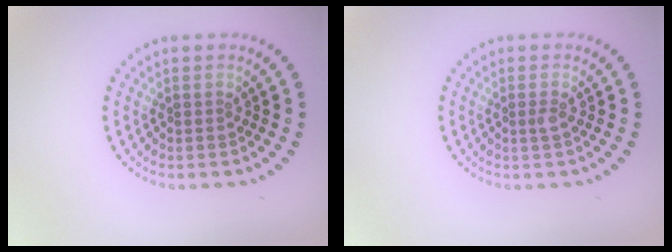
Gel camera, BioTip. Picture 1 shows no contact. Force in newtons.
{"total": 0.8, "press": 0.6, "slide": 0.6}